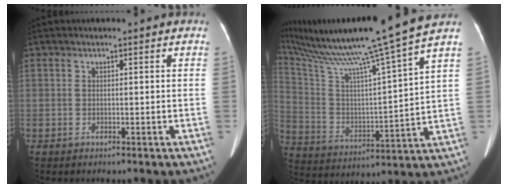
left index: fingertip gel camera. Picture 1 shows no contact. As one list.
[{"total": 22.7, "force": [18.5, -2.4, 12.8], "torque": [-0.238, -0.025, 0.311]}]